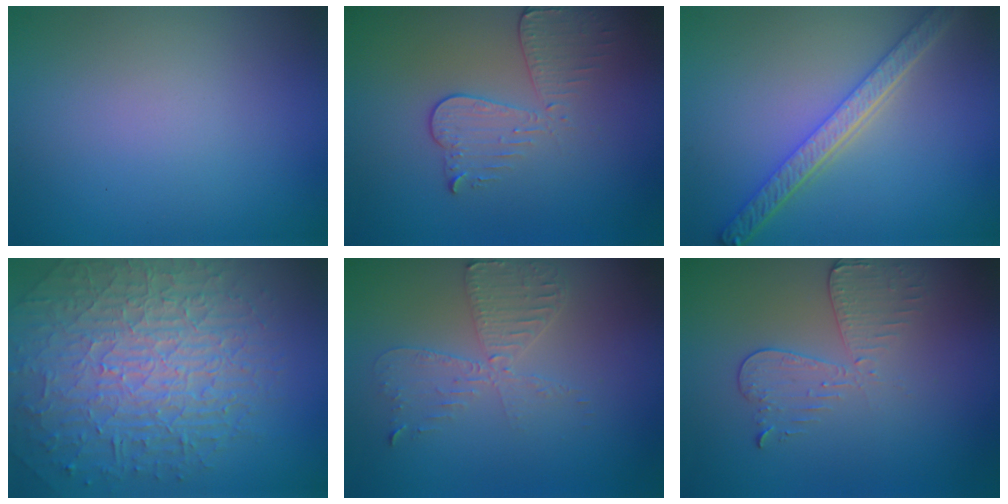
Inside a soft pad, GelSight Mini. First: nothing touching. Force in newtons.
{"total": 3.3, "press": 3.0, "slide": 1.5}
{"total": 4.7, "press": 3.7, "slide": 2.8}
{"total": 10.0, "press": 6.5, "slide": 7.7}
{"total": 3.6, "press": 3.0, "slide": 1.9}
{"total": 3.0, "press": 2.7, "slide": 1.2}